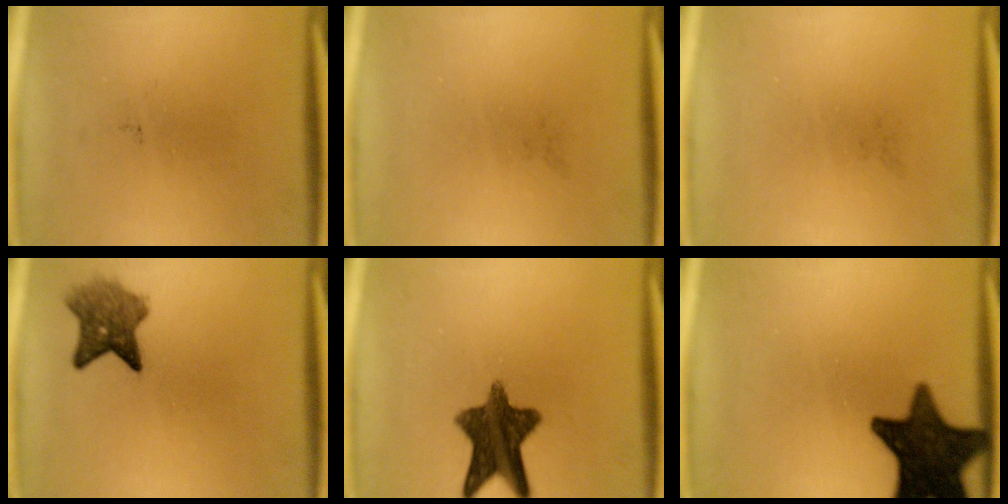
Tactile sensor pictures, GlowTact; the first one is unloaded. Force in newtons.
{"total": 0.0}
{"total": 0.0}
{"total": 5.8}
{"total": 11.2}
{"total": 15.9}